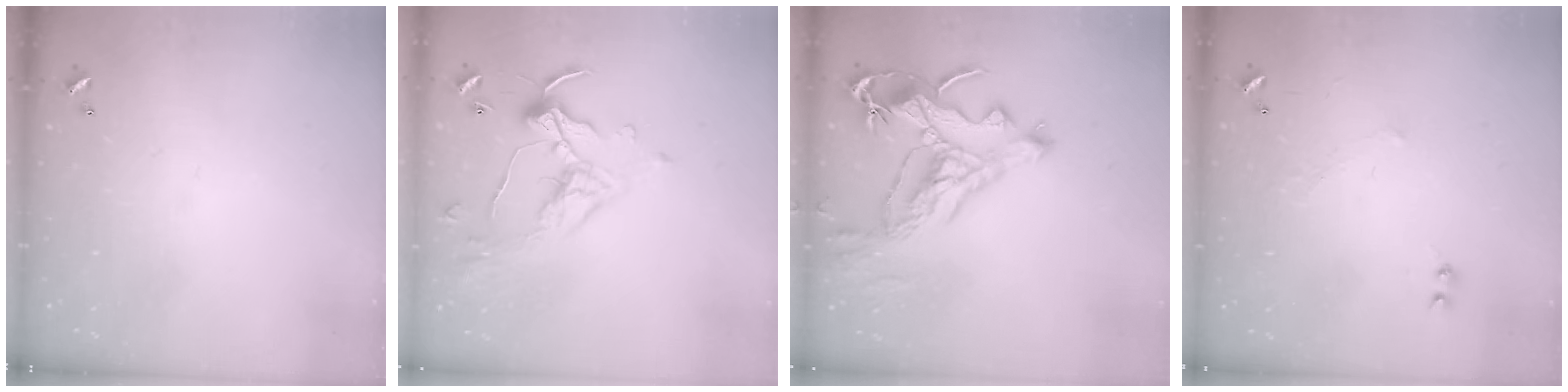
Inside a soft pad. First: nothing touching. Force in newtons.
{"total": 1.1, "press": 1.1, "slide": 0.1}
{"total": 5.8, "press": 5.5, "slide": 1.6}
{"total": 0.9, "press": 0.3, "slide": 0.8}